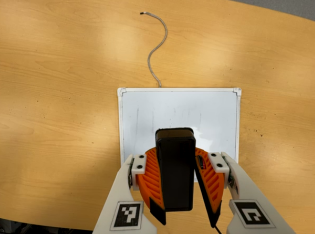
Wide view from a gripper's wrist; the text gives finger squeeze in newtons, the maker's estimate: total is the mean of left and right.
{"total": 10.7, "left": 10.1, "right": 11.2}